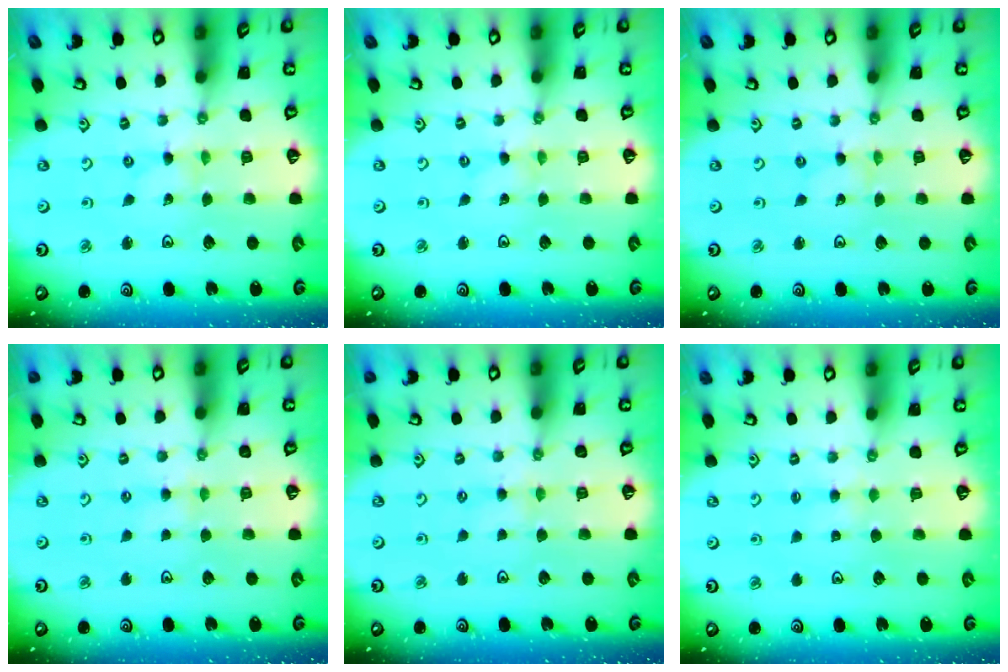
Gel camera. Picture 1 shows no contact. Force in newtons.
{"total": 0.0}
{"total": 0.0}
{"total": 3.0, "press": 3.0, "slide": 0.5}
{"total": 2.5, "press": 2.4, "slide": 0.5}
{"total": 2.9, "press": 2.8, "slide": 0.5}